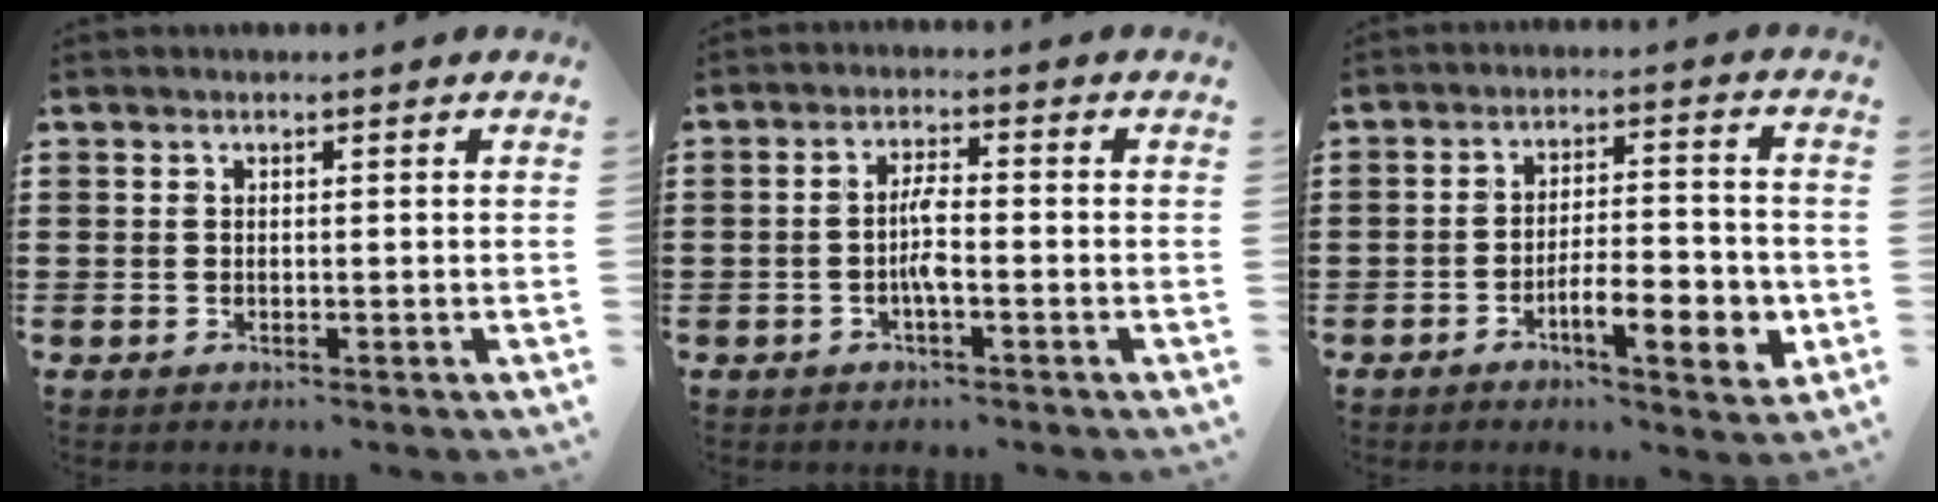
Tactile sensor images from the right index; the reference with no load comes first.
{"total": 3.7, "force": [-1.0, 0.9, 3.4], "torque": [-0.078, 0.000, -0.024]}
{"total": 8.6, "force": [-3.4, 2.7, 7.4], "torque": [-0.108, 0.002, -0.056]}